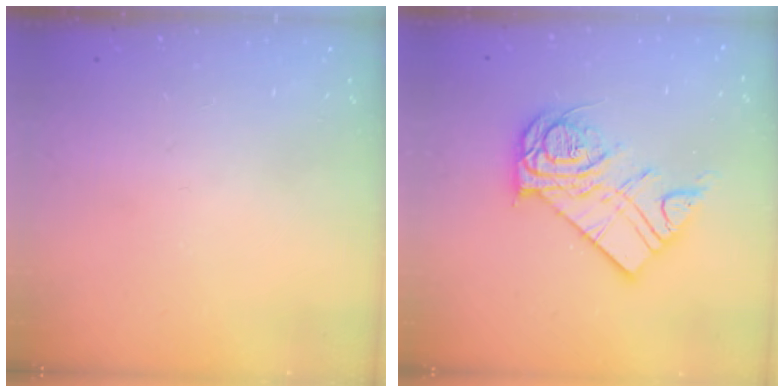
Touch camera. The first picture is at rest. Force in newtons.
{"total": 15.5, "press": 15.4, "slide": 1.2}